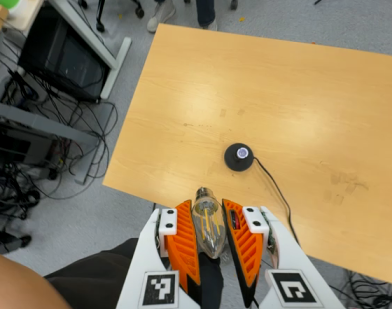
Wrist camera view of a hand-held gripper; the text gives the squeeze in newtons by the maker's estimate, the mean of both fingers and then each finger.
{"total": 13.6, "left": 13.9, "right": 13.3}